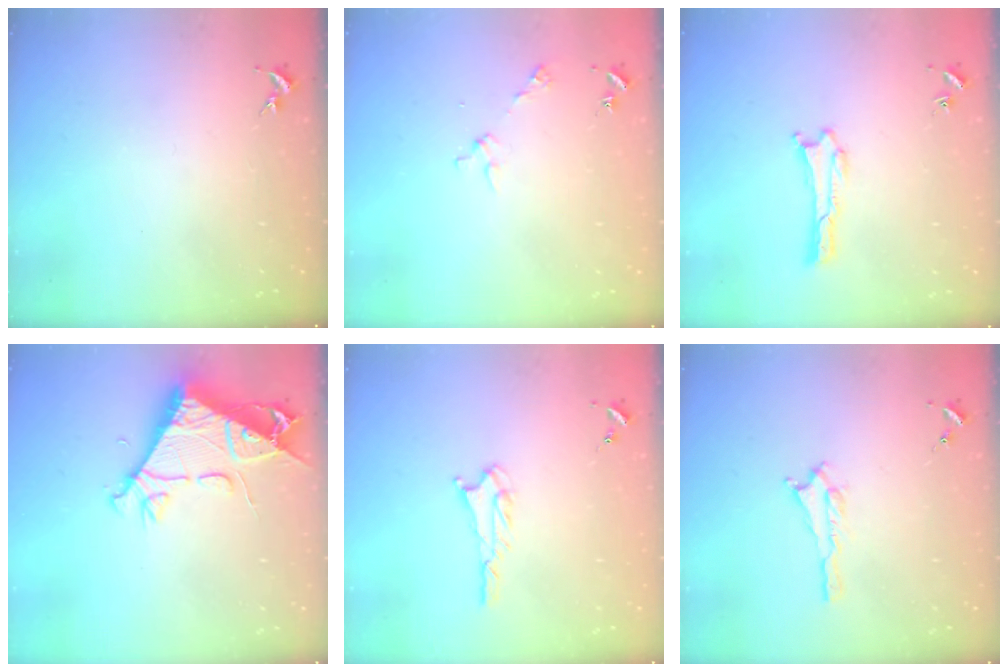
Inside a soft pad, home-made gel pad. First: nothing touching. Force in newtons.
{"total": 2.9, "press": 2.9, "slide": 0.2}
{"total": 0.0}
{"total": 8.6, "press": 8.6, "slide": 1.0}
{"total": 1.6, "press": 1.6, "slide": 0.1}
{"total": 1.4, "press": 1.4, "slide": 0.2}